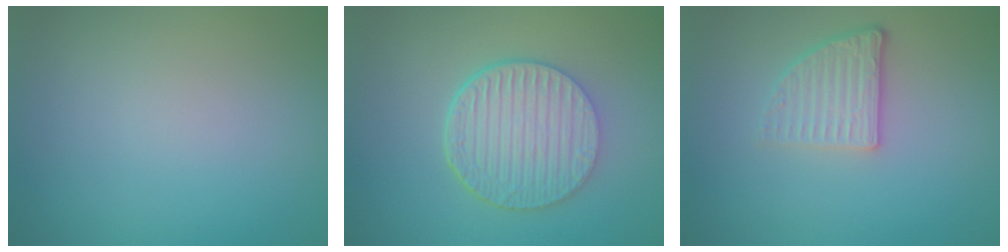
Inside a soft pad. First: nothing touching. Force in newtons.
{"total": 6.3, "press": 4.6, "slide": 4.3}
{"total": 3.0, "press": 2.3, "slide": 1.8}